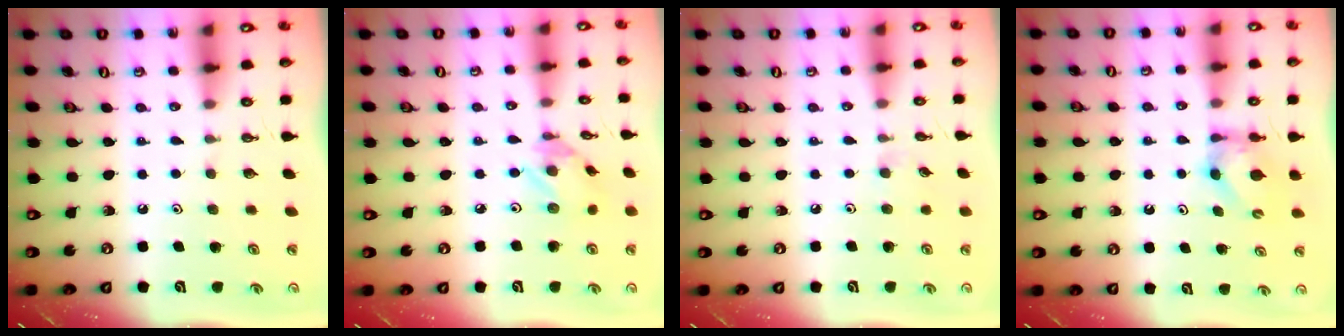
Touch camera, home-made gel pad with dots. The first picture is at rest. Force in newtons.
{"total": 4.8, "press": 4.8, "slide": 0.2}
{"total": 3.7, "press": 3.7, "slide": 0.6}
{"total": 6.0, "press": 6.0, "slide": 0.2}